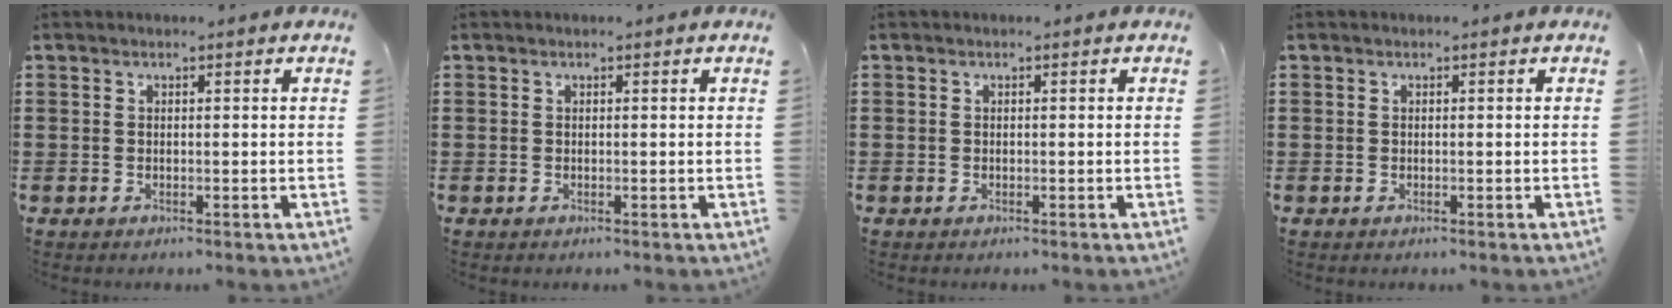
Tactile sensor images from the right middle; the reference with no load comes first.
{"total": 0.0}
{"total": 0.5, "force": [-0.2, 0.5, -0.1], "torque": [0.001, 0.006, -0.006]}
{"total": 0.0}